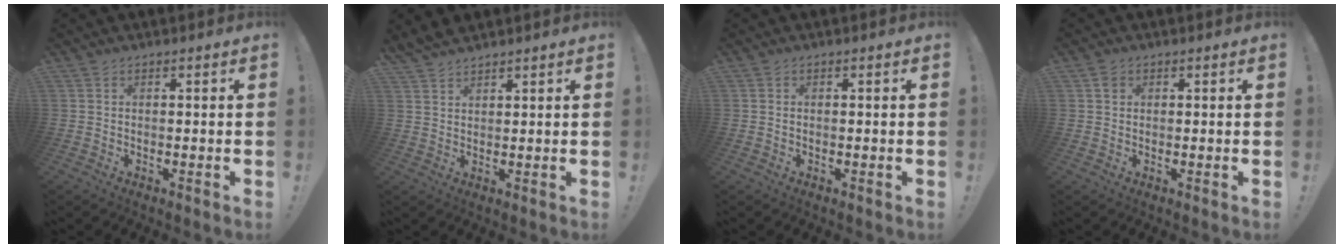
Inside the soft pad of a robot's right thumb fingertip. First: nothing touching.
{"total": 3.5, "force": [3.3, 1.1, 0.4], "torque": [-0.010, -0.020, 0.064]}
{"total": 0.0}
{"total": 1.3, "force": [0.6, 1.1, 0.2], "torque": [0.003, 0.000, 0.011]}